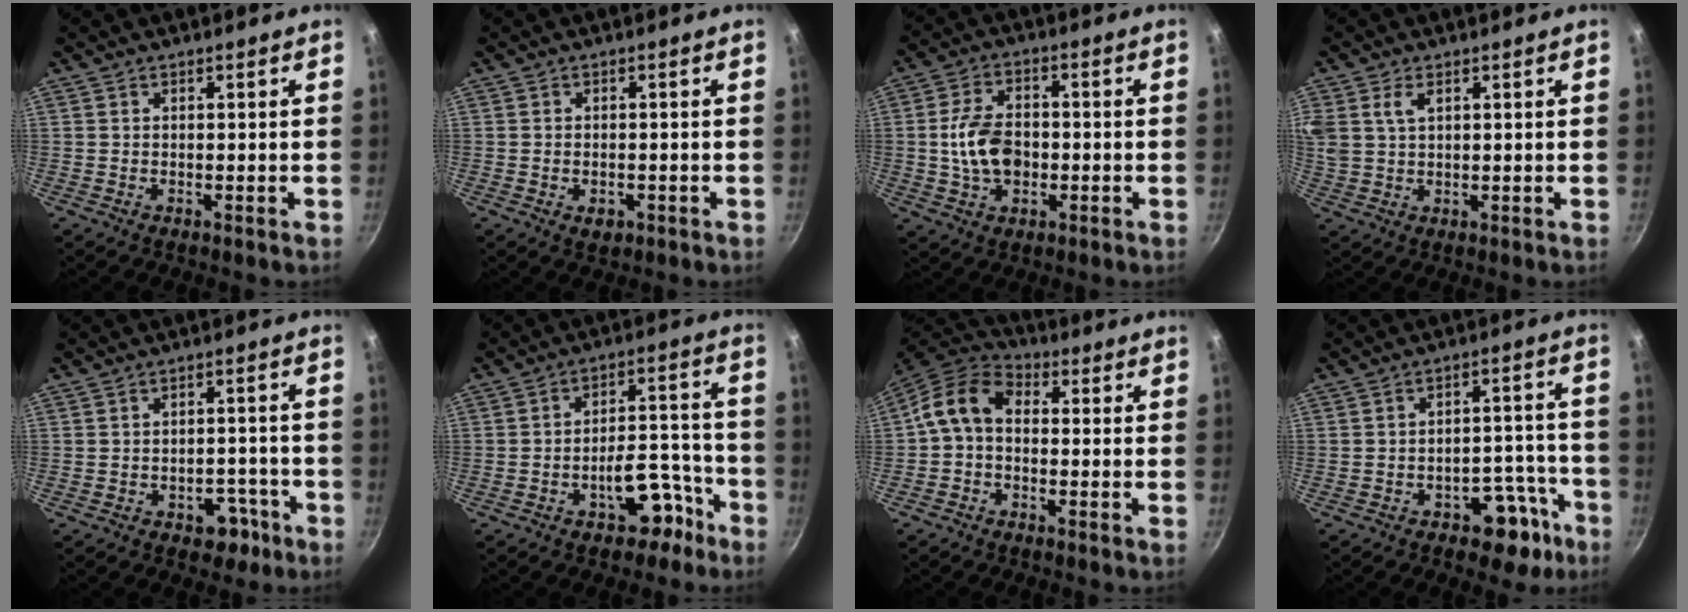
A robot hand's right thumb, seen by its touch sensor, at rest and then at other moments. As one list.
[{"total": 2.4, "force": [-0.9, 1.6, 1.6], "torque": [-0.019, 0.004, -0.007]}, {"total": 9.9, "force": [-0.8, 6.6, 7.4], "torque": [-0.122, 0.012, -0.016]}, {"total": 6.5, "force": [2.5, 3.9, 4.5], "torque": [-0.109, 0.003, 0.056]}, {"total": 5.5, "force": [-3.2, 3.6, 2.6], "torque": [-0.013, 0.032, -0.042]}, {"total": 9.7, "force": [-5.6, 5.1, 6.1], "torque": [-0.068, 0.064, -0.078]}, {"total": 9.5, "force": [-0.2, 6.6, 6.7], "torque": [-0.116, 0.029, -0.022]}, {"total": 9.7, "force": [-5.9, 5.2, 5.7], "torque": [-0.041, 0.057, -0.078]}]